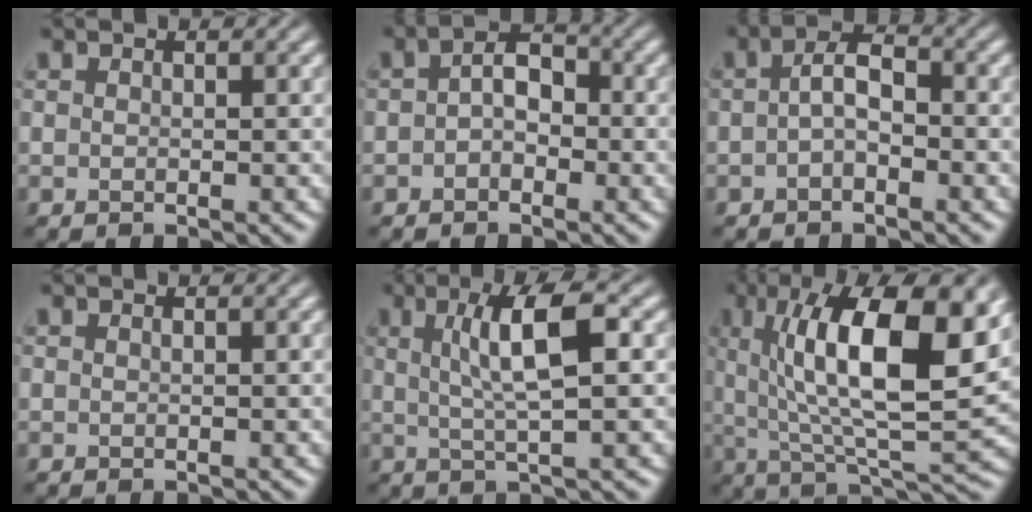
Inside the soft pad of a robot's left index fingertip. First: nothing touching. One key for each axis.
{"total": 2.8, "fx": -0.4, "fy": 1.8, "fz": 2.1, "tx": -0.035, "ty": 0.007, "tz": -0.015}
{"total": 2.7, "fx": -0.5, "fy": 1.3, "fz": 2.3, "tx": -0.044, "ty": 0.008, "tz": -0.015}
{"total": 0.0}
{"total": 5.8, "fx": 1.3, "fy": 1.2, "fz": 5.5, "tx": -0.093, "ty": 0.008, "tz": 0.023}
{"total": 12.9, "fx": 3.7, "fy": 3.7, "fz": 11.8, "tx": -0.182, "ty": 0.006, "tz": 0.062}